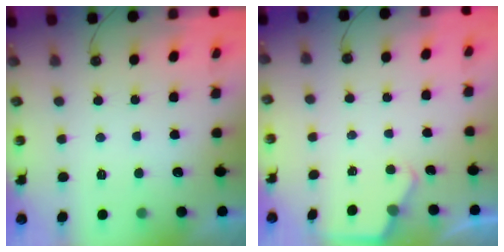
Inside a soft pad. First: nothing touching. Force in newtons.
{"total": 2.8, "press": 2.8, "slide": 0.5}